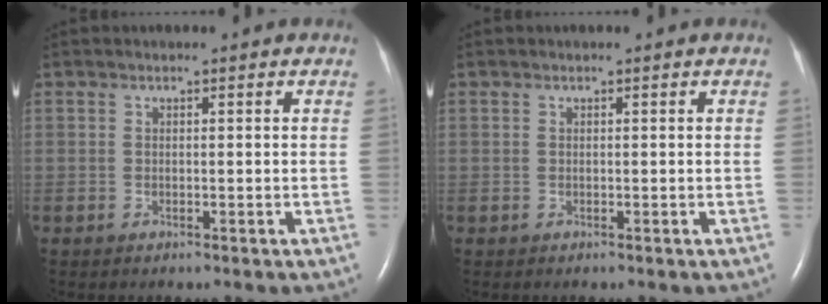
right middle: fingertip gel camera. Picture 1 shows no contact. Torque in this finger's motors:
{"motor_torque": [0.00, 0.00, 0.00, 0.00]}